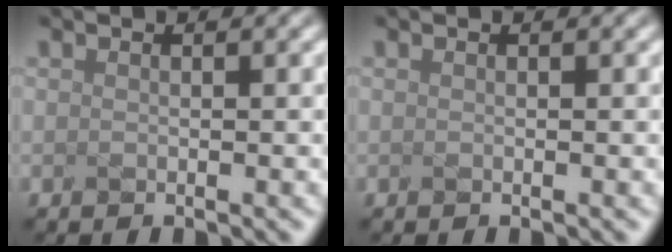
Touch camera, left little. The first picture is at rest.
{"total": 0.0}